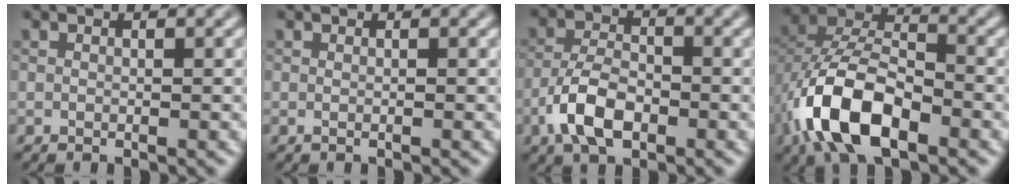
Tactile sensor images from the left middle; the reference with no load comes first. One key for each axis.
{"total": 0.5, "fx": 0.0, "fy": 0.3, "fz": 0.4, "tx": -0.003, "ty": 0.002, "tz": -0.003}
{"total": 4.8, "fx": -2.3, "fy": 2.4, "fz": 3.4, "tx": -0.066, "ty": 0.006, "tz": -0.051}
{"total": 9.6, "fx": -4.2, "fy": 5.0, "fz": 7.0, "tx": -0.143, "ty": 0.011, "tz": -0.088}